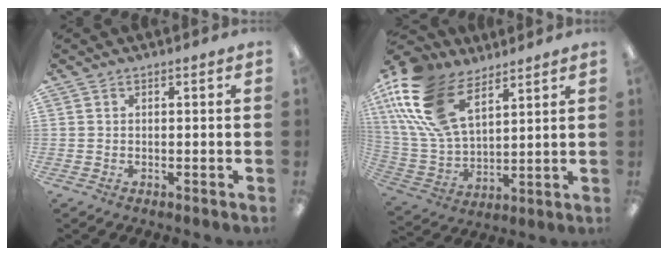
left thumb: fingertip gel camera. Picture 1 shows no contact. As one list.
[{"total": 21.3, "force": [11.3, 11.2, 14.2], "torque": [-0.325, -0.041, 0.204]}]